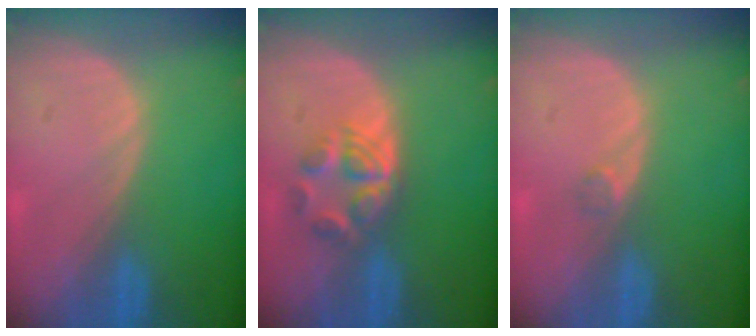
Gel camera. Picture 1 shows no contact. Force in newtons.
{"total": 6.0, "press": 5.0, "slide": 3.3}
{"total": 1.2, "press": 1.0, "slide": 0.7}